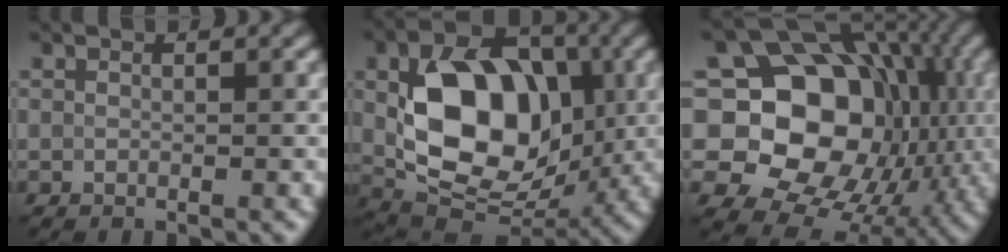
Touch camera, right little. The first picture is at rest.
{"total": 11.5, "force": [1.5, 7.8, 8.3], "torque": [-0.145, -0.002, 0.031]}
{"total": 17.2, "force": [0.2, 13.7, 10.4], "torque": [-0.155, -0.007, 0.008]}